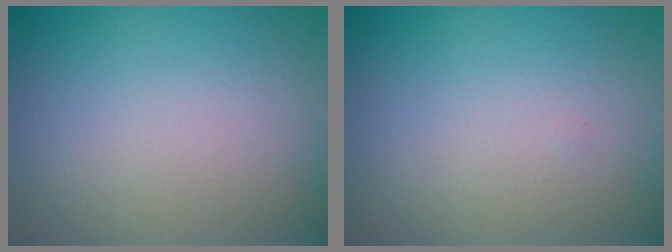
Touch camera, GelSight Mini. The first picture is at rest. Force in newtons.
{"total": 0.0}